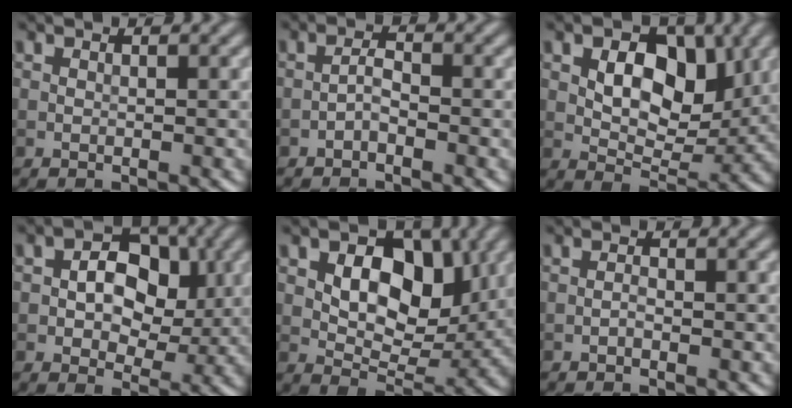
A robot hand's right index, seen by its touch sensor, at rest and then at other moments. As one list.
[{"total": 1.4, "force": [-0.9, 0.4, 1.0], "torque": [-0.019, 0.006, -0.021]}, {"total": 7.2, "force": [1.8, 4.6, 5.3], "torque": [-0.075, -0.006, 0.029]}, {"total": 6.6, "force": [0.7, 4.5, 4.7], "torque": [-0.055, 0.004, 0.002]}, {"total": 8.0, "force": [2.0, 5.1, 5.8], "torque": [-0.081, -0.005, 0.033]}, {"total": 0.6, "force": [-0.4, 0.2, 0.5], "torque": [-0.010, 0.001, -0.008]}]